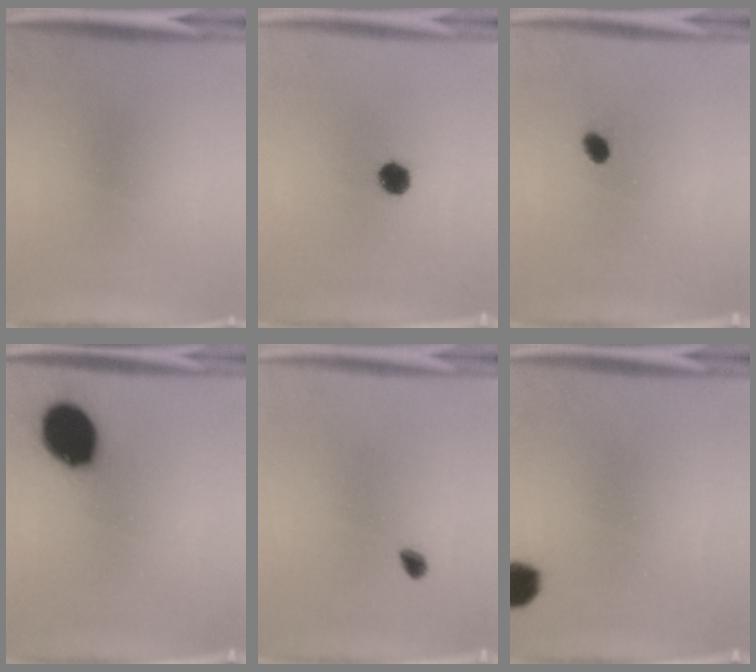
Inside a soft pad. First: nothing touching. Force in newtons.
{"total": 4.3}
{"total": 1.7}
{"total": 14.7}
{"total": 1.7}
{"total": 5.0}